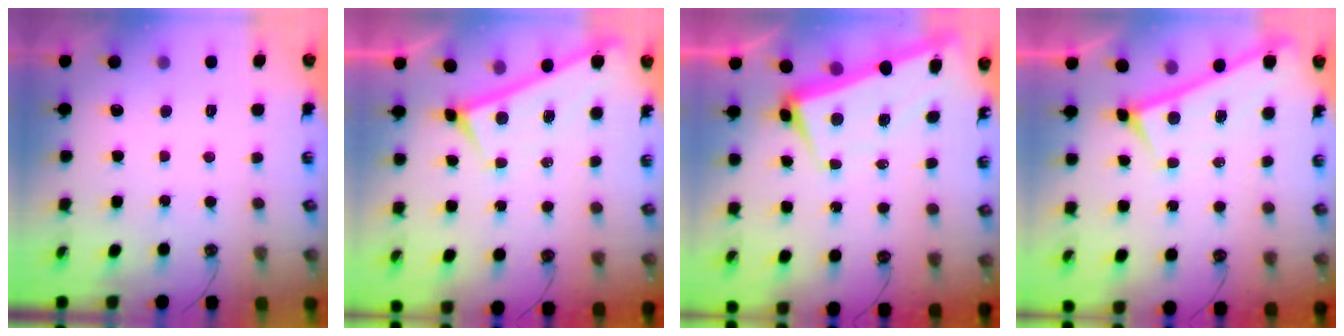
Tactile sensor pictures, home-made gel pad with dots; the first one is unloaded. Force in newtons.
{"total": 0.0}
{"total": 1.4, "press": 0.6, "slide": 1.3}
{"total": 0.0}